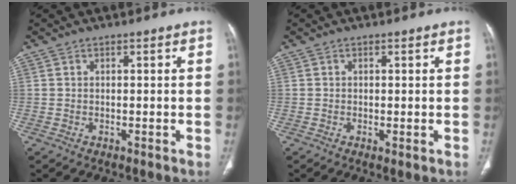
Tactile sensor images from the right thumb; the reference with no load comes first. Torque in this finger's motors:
{"motor_torque": [-0.34, 0.30, -0.28, 0.18, -0.01]}